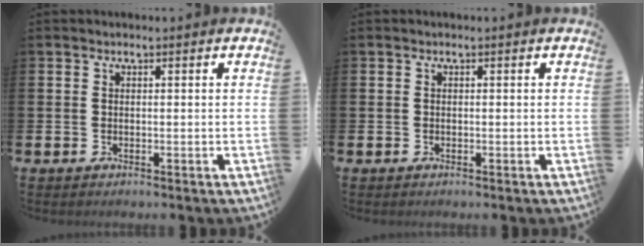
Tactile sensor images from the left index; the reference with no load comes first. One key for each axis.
{"total": 0.0}